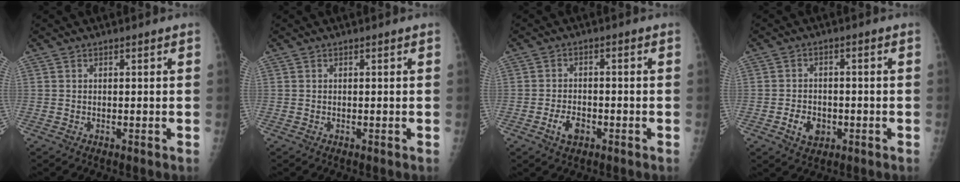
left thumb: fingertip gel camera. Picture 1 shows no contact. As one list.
[{"total": 0.0}, {"total": 4.2, "force": [-2.1, 2.5, 2.7], "torque": [-0.042, 0.014, -0.037]}, {"total": 4.9, "force": [-1.9, 3.7, 2.7], "torque": [-0.034, 0.011, -0.027]}]